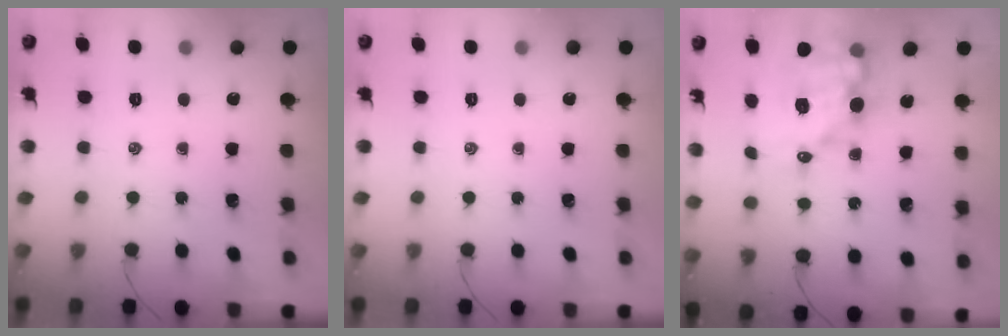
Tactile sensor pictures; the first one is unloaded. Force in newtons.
{"total": 0.0}
{"total": 13.7, "press": 13.2, "slide": 3.6}